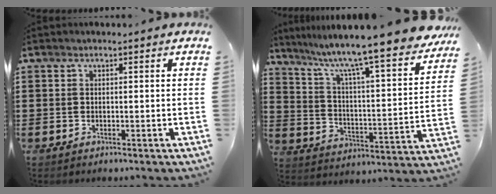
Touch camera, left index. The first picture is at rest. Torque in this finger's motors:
{"motor_torque": [2.14, 0.00, 1.05, 0.21]}